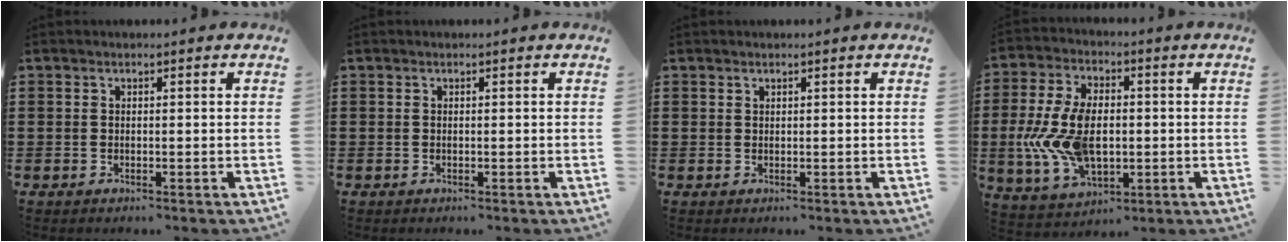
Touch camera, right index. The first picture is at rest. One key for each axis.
{"total": 0.0}
{"total": 0.6, "fx": 0.4, "fy": 0.4, "fz": 0.1, "tx": -0.003, "ty": 0.001, "tz": 0.009}
{"total": 11.8, "fx": -1.0, "fy": 6.9, "fz": 9.5, "tx": -0.223, "ty": -0.002, "tz": -0.017}